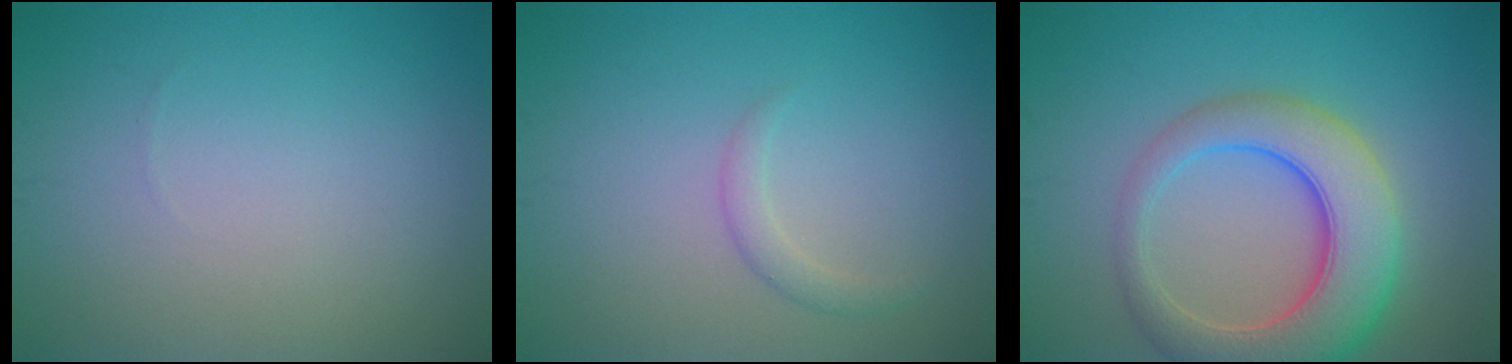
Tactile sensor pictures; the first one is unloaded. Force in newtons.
{"total": 1.3, "press": 1.3, "slide": 0.1}
{"total": 8.2, "press": 8.2, "slide": 0.5}